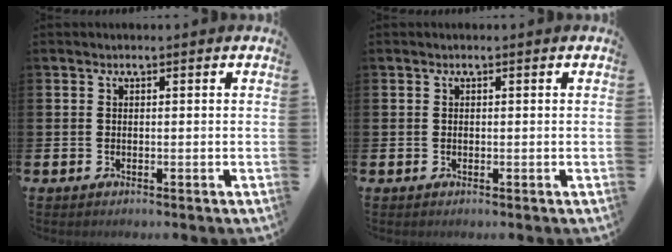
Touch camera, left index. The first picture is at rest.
{"total": 0.0}